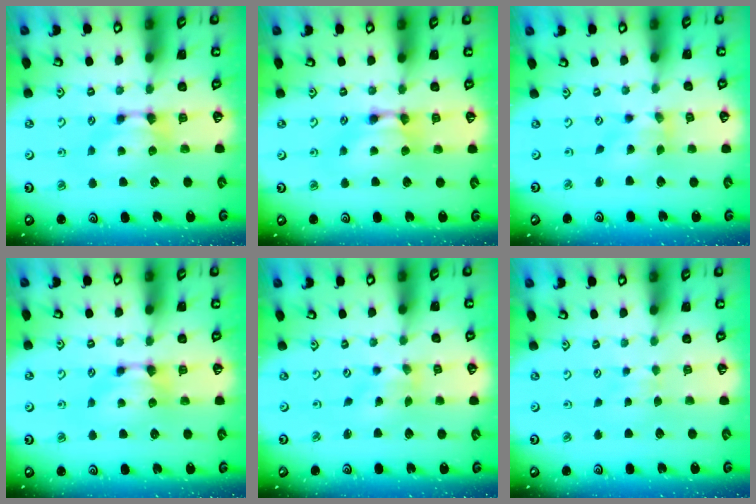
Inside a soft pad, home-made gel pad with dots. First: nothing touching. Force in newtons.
{"total": 2.0, "press": 2.0, "slide": 0.1}
{"total": 1.0, "press": 0.2, "slide": 0.9}
{"total": 0.0}
{"total": 2.1, "press": 1.7, "slide": 1.2}
{"total": 3.5, "press": 3.5, "slide": 0.4}